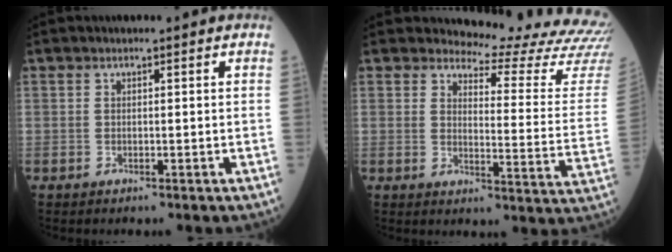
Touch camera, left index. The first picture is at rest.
{"total": 17.6, "force": [17.3, -0.1, 3.1], "torque": [-0.033, -0.160, 0.175]}